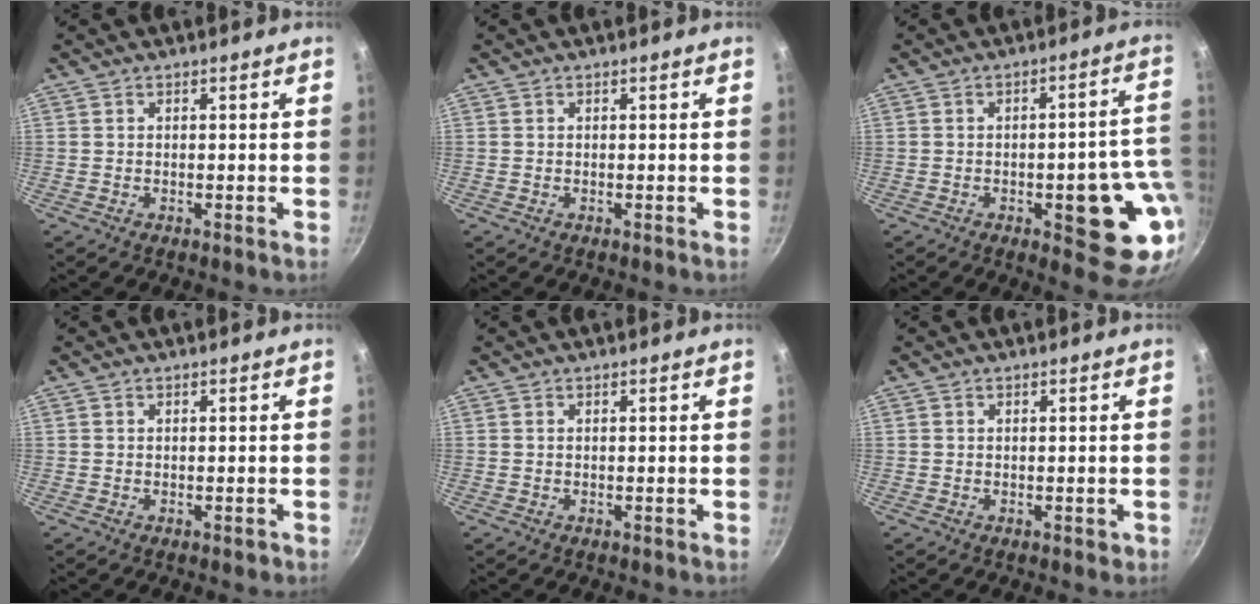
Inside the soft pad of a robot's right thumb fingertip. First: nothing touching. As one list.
[{"total": 0.0}, {"total": 15.9, "force": [-3.4, 6.1, 14.2], "torque": [-0.117, 0.019, -0.041]}, {"total": 0.6, "force": [-0.1, 0.4, 0.4], "torque": [-0.002, 0.002, -0.001]}, {"total": 0.0}, {"total": 0.8, "force": [0.0, 0.6, 0.5], "torque": [-0.001, 0.002, 0.001]}]